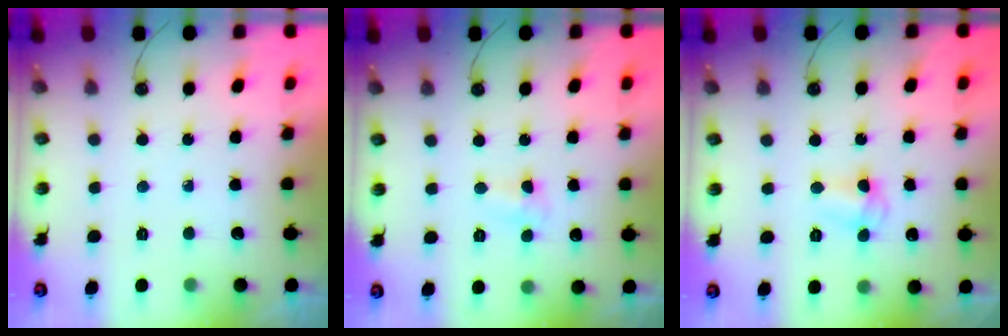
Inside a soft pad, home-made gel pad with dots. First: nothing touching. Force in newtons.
{"total": 4.3, "press": 4.2, "slide": 0.5}
{"total": 3.5, "press": 3.3, "slide": 0.9}